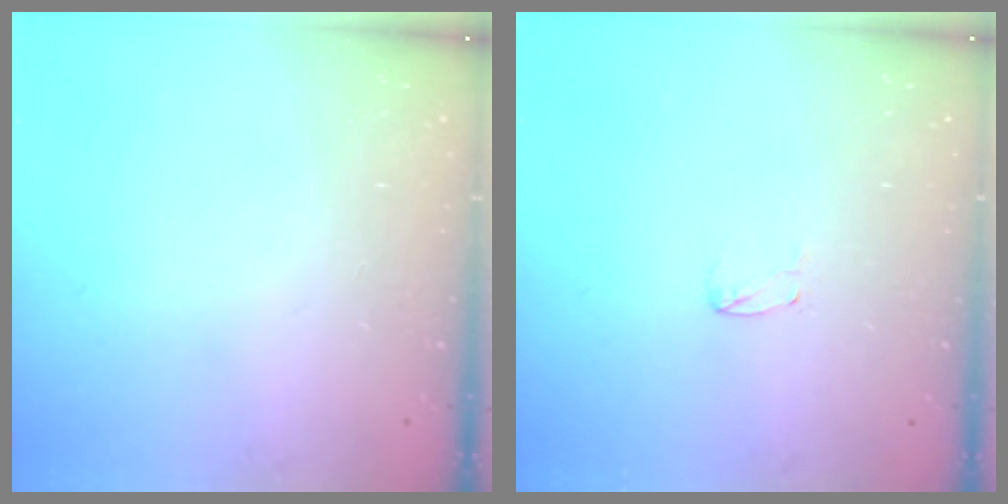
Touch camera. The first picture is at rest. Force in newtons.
{"total": 4.2, "press": 4.2, "slide": 0.4}